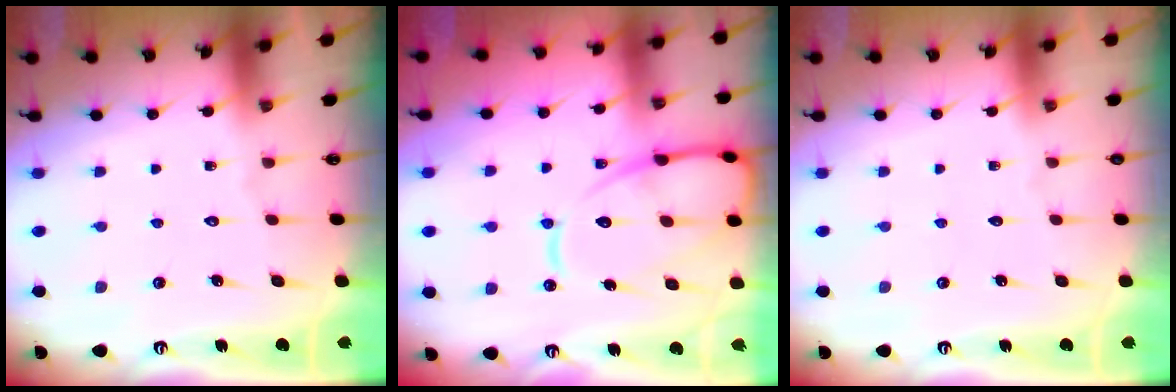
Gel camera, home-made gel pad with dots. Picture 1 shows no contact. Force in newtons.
{"total": 15.0, "press": 14.9, "slide": 1.5}
{"total": 0.0}